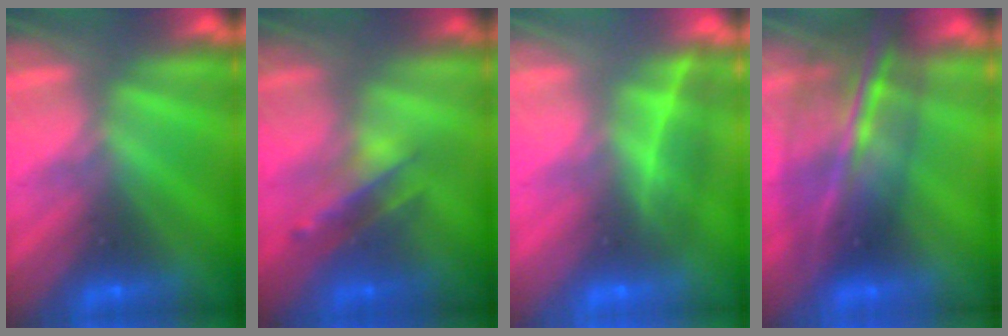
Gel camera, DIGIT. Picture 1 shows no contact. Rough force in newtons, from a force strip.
{"total": 2.4}
{"total": 1.9}
{"total": 7.7}